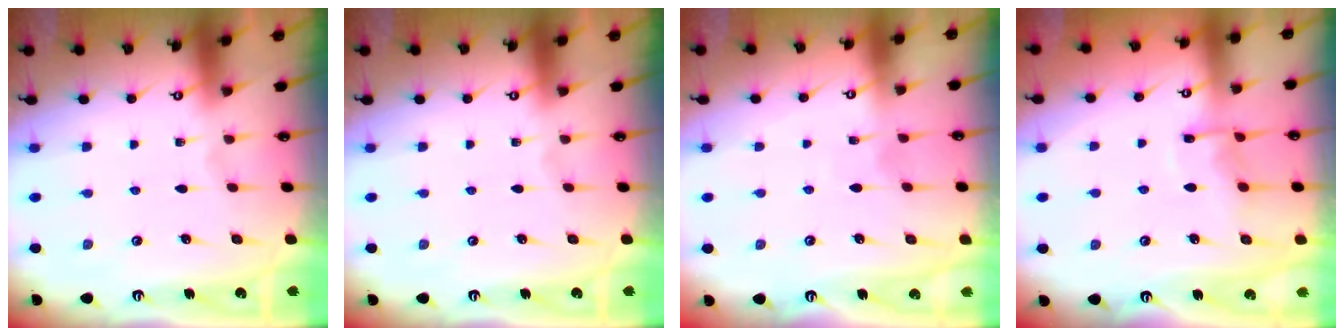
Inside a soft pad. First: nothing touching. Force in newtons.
{"total": 0.0}
{"total": 6.2, "press": 6.1, "slide": 0.6}
{"total": 8.0, "press": 7.9, "slide": 0.8}